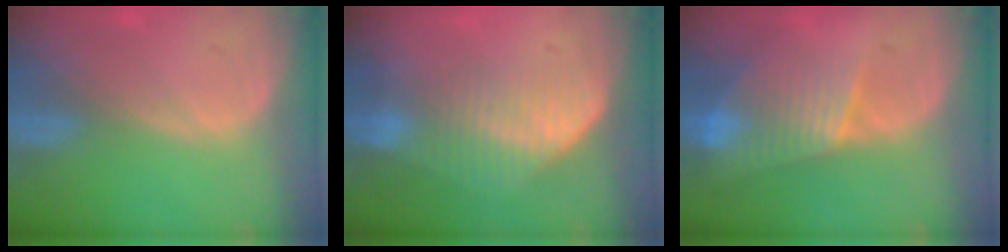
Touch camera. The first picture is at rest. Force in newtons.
{"total": 7.3, "press": 6.2, "slide": 3.9}
{"total": 8.0, "press": 6.9, "slide": 4.1}